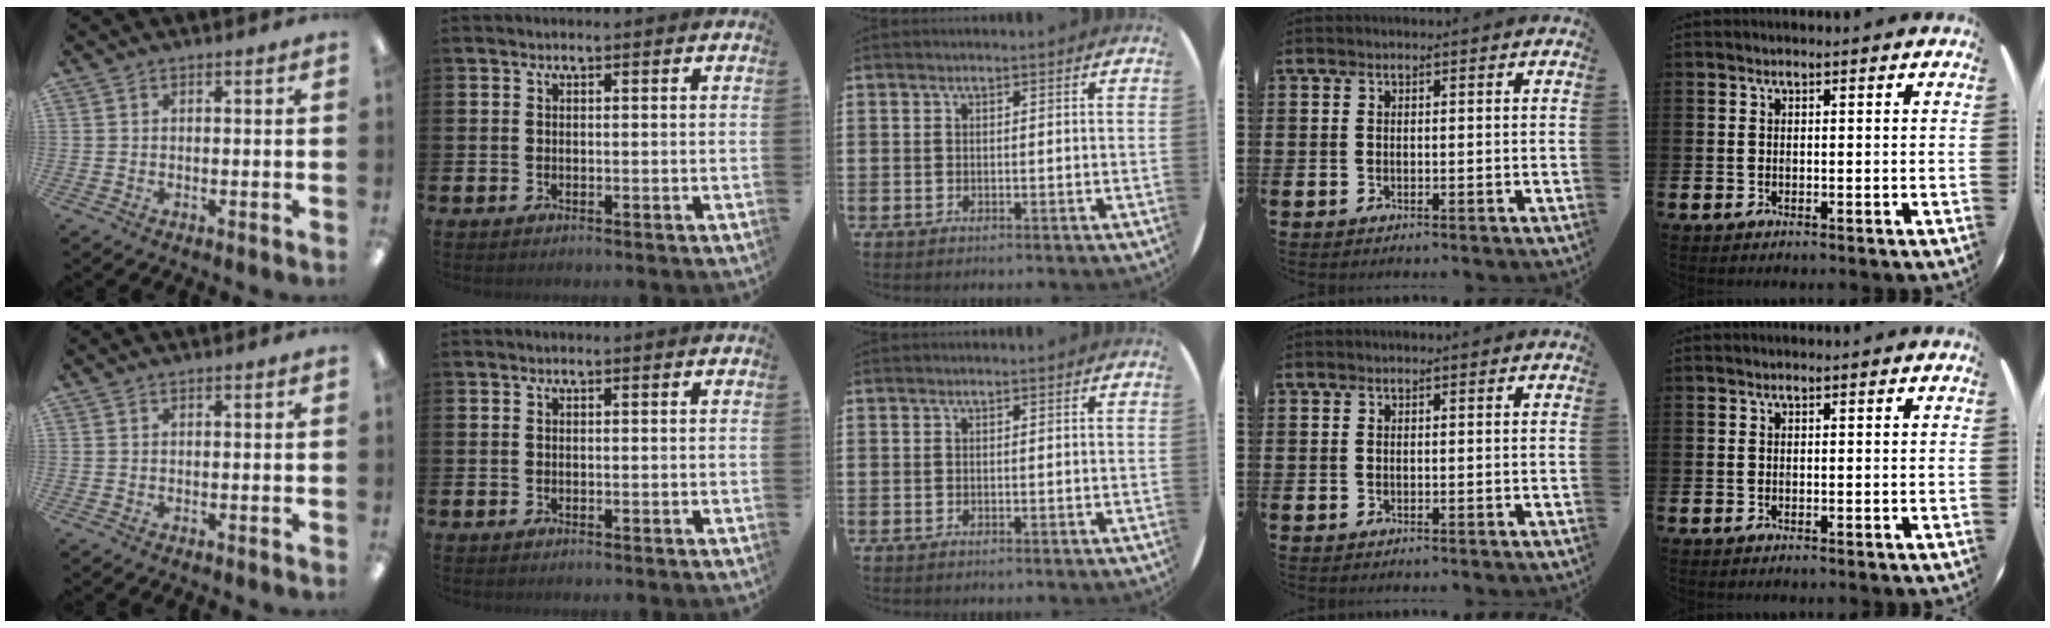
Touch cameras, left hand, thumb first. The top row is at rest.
{}